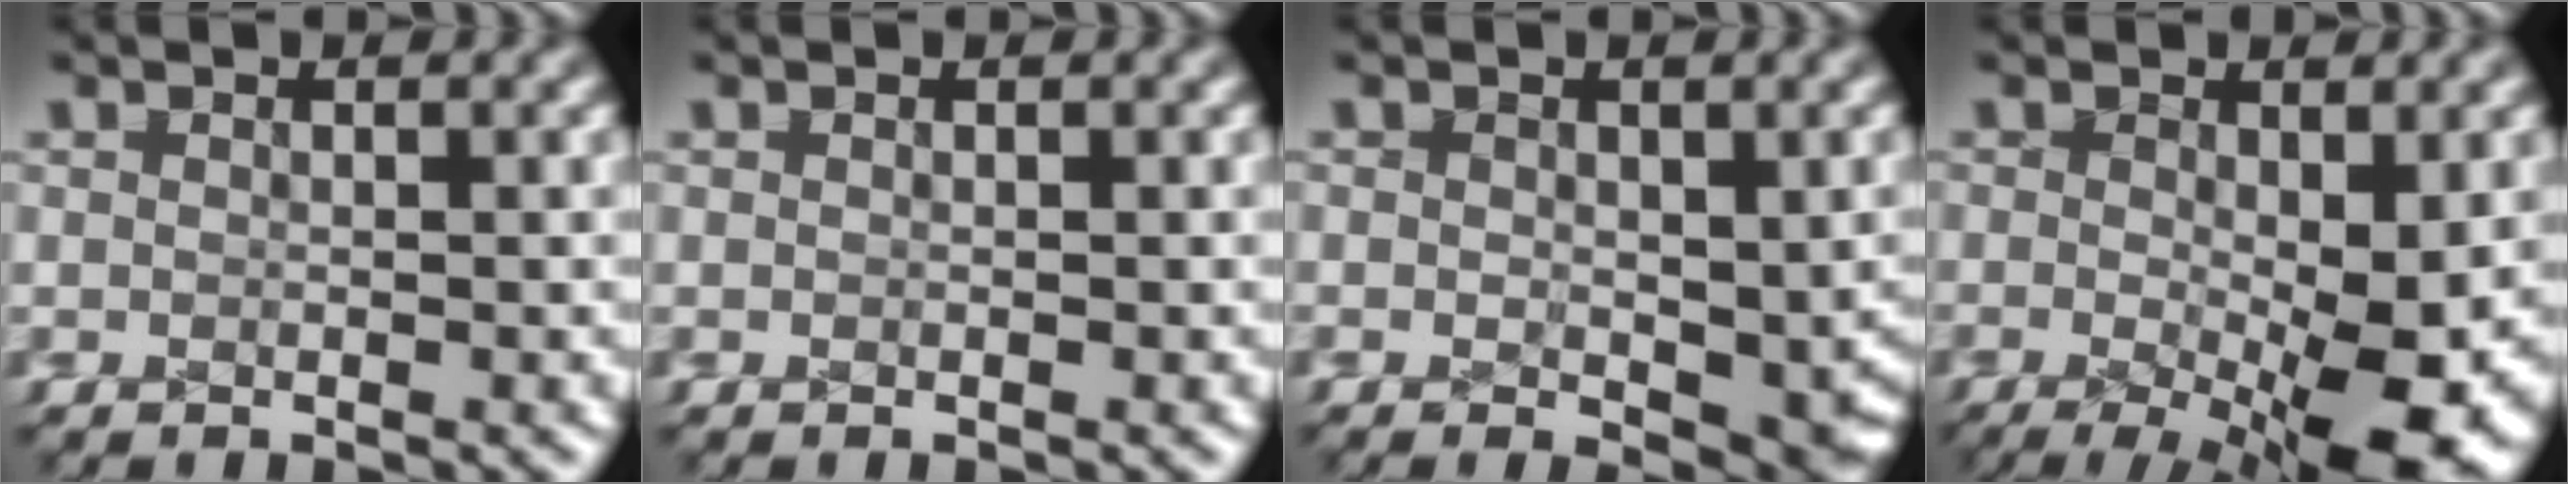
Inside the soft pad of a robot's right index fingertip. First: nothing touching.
{"total": 0.0}
{"total": 2.6, "force": [-0.8, 1.2, 2.1], "torque": [-0.033, -0.018, -0.006]}
{"total": 9.0, "force": [-2.3, 3.7, 7.9], "torque": [-0.103, -0.046, -0.011]}